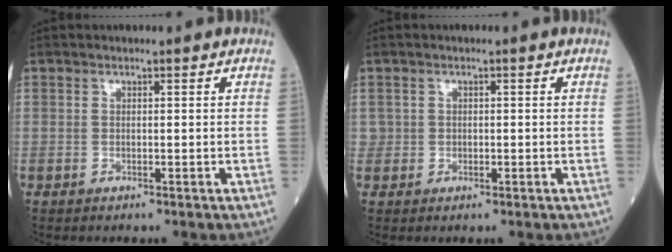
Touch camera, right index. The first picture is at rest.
{"total": 1.1, "force": [0.0, 1.1, 0.2], "torque": [0.000, 0.004, 0.003]}